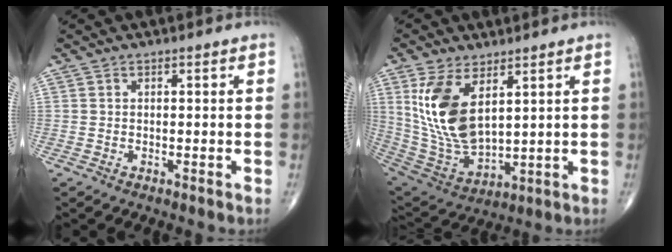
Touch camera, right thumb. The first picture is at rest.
{"total": 15.0, "force": [5.2, 7.5, 12.0], "torque": [-0.229, -0.027, 0.122]}